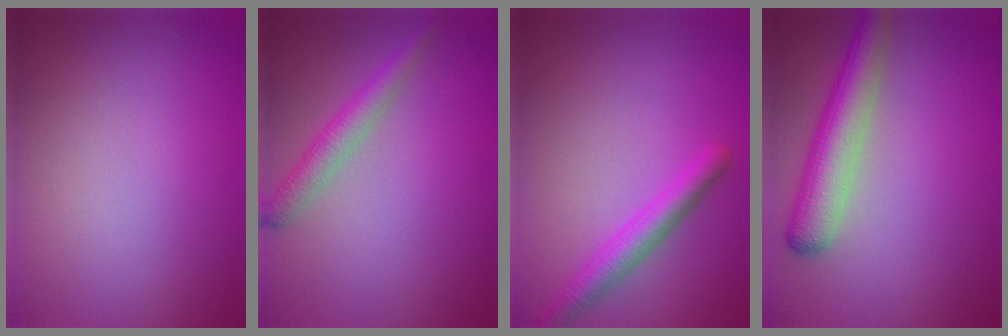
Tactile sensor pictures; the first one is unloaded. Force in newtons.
{"total": 2.5, "press": 2.5, "slide": 0.1}
{"total": 2.9, "press": 2.9, "slide": 0.1}
{"total": 5.0, "press": 5.0, "slide": 0.2}